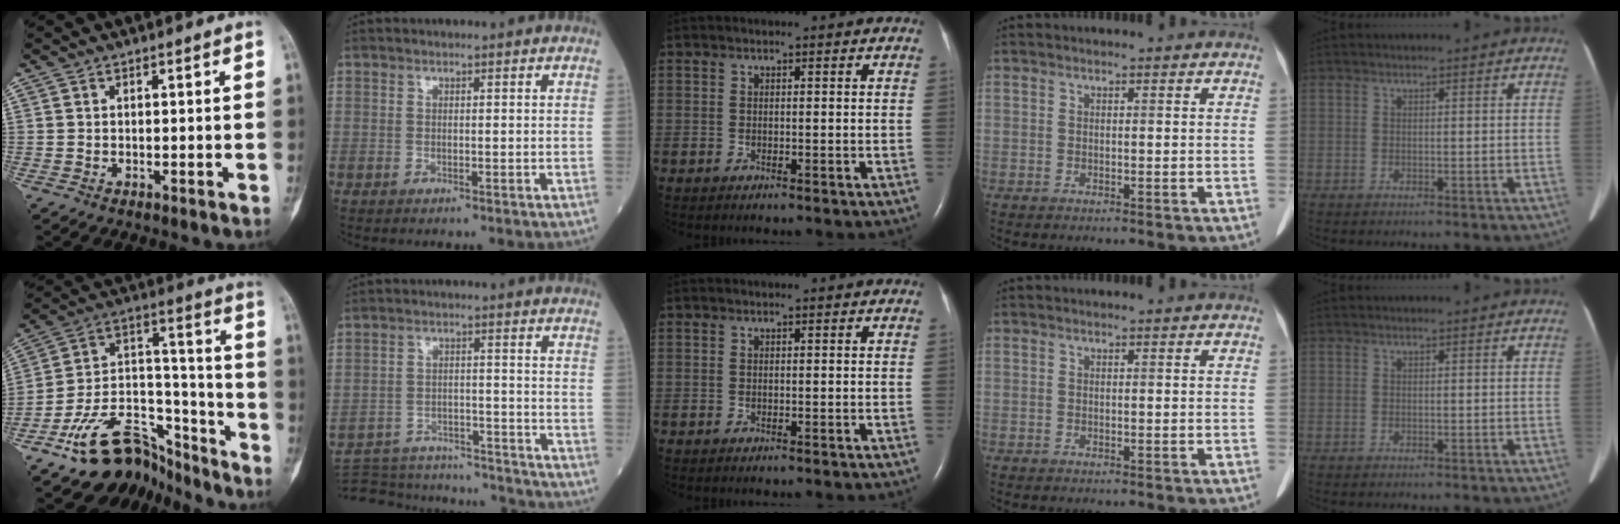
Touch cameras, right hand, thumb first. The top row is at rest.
{"thumb": {"total": 18.6, "force": [-14.8, 9.2, 6.4], "torque": [-0.069, 0.137, -0.251]}, "index": {"total": 17.8, "force": [-17.1, 3.1, 3.7], "torque": [-0.079, 0.008, -0.240]}}